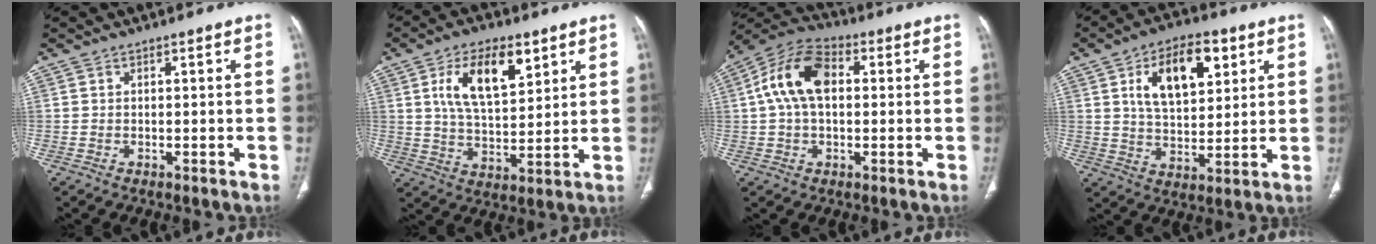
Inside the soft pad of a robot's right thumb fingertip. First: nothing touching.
{"total": 13.2, "force": [5.7, 6.3, 10.1], "torque": [-0.155, -0.019, 0.108]}
{"total": 12.4, "force": [1.8, 7.6, 9.6], "torque": [-0.183, 0.030, 0.024]}
{"total": 14.7, "force": [5.6, 7.9, 11.1], "torque": [-0.148, -0.012, 0.097]}